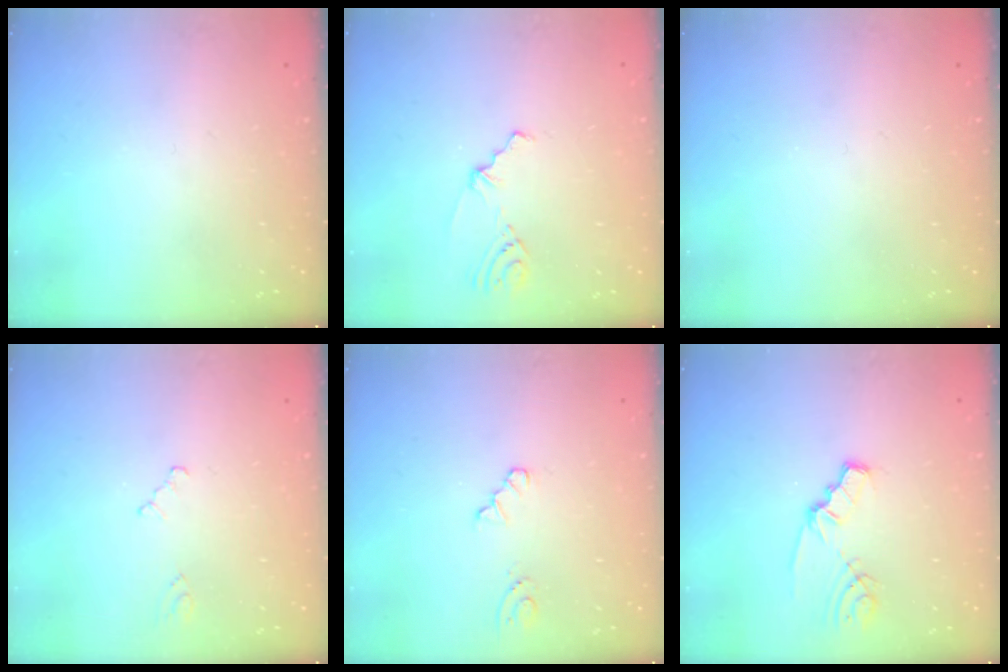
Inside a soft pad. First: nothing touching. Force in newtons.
{"total": 2.3, "press": 1.7, "slide": 1.5}
{"total": 0.0}
{"total": 0.8, "press": 0.8, "slide": 0.2}
{"total": 2.1, "press": 2.1, "slide": 0.3}
{"total": 2.7, "press": 2.7, "slide": 0.3}